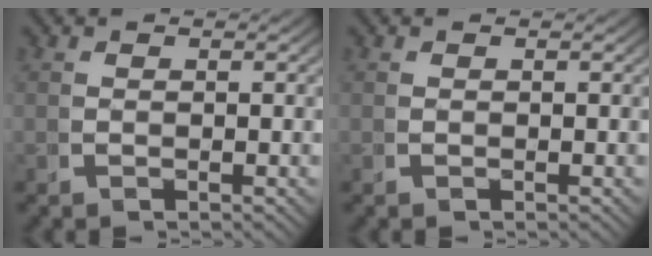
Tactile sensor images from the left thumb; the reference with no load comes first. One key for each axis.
{"total": 0.0}